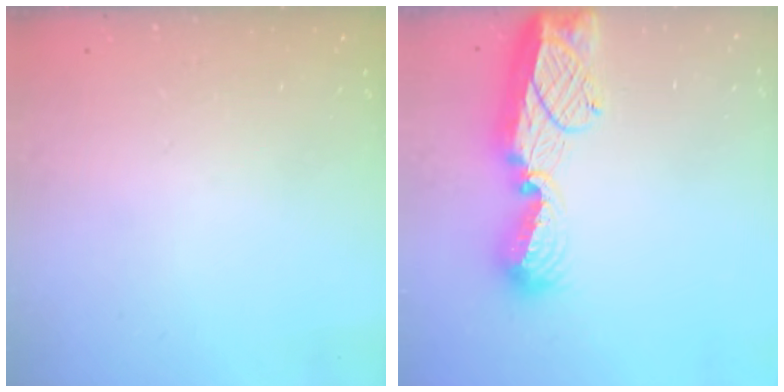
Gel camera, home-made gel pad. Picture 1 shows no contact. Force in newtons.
{"total": 14.7, "press": 14.7, "slide": 1.1}